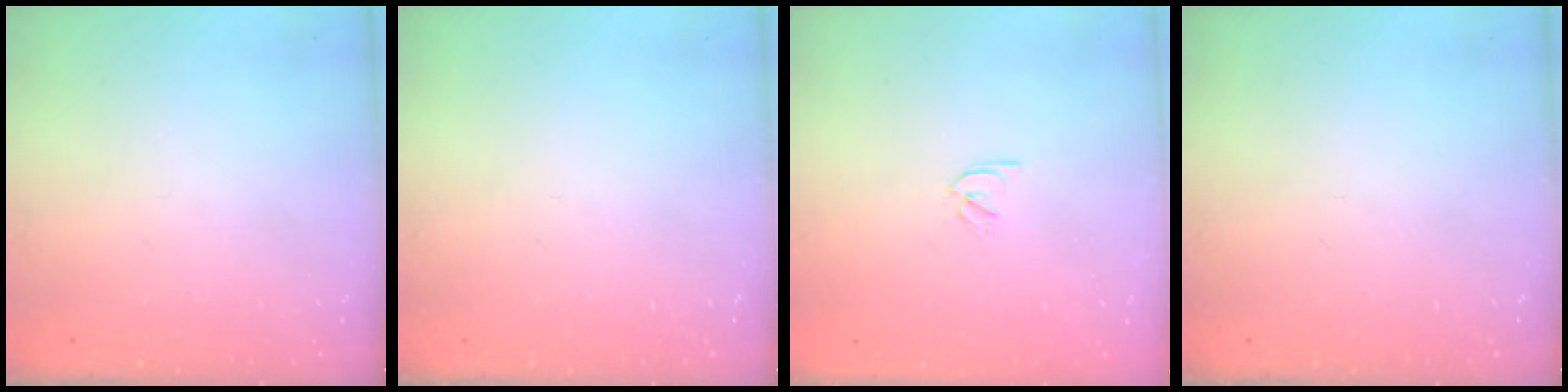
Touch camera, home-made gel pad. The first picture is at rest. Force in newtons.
{"total": 0.0}
{"total": 1.8, "press": 1.7, "slide": 0.5}
{"total": 0.0}